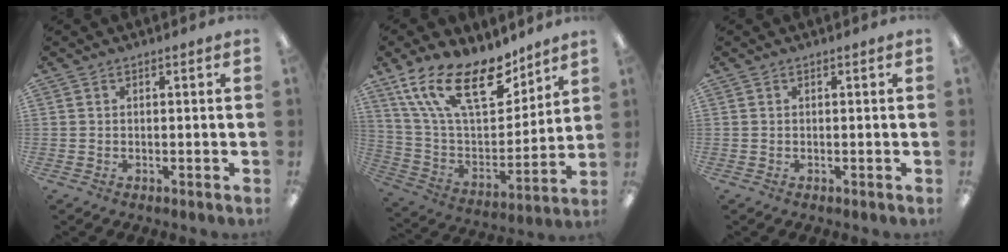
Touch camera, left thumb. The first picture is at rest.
{"total": 21.6, "force": [14.0, 9.2, 13.6], "torque": [-0.257, -0.078, 0.251]}
{"total": 0.0}